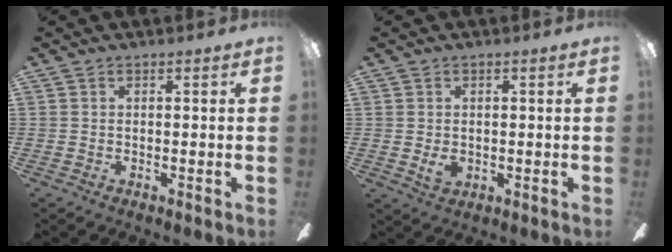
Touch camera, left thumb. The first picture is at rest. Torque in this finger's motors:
{"motor_torque": [0.48, 0.50, 0.30, -0.18, 0.02]}